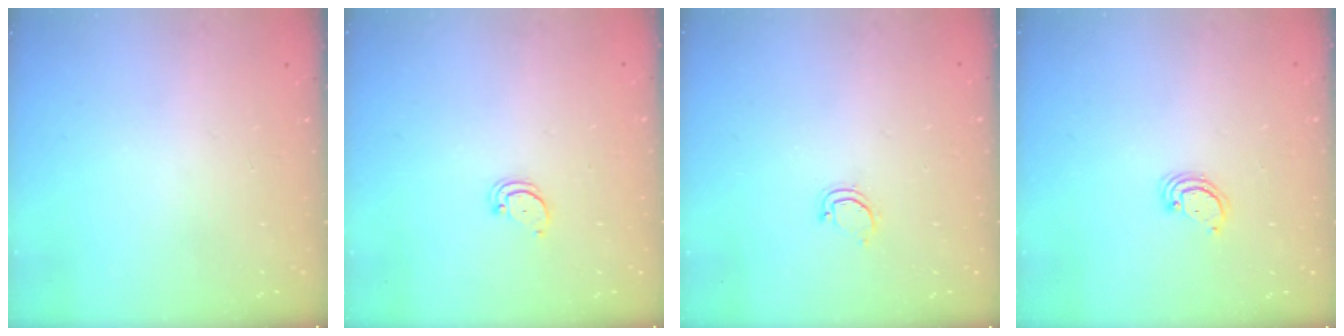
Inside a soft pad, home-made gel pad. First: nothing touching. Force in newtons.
{"total": 2.5, "press": 2.5, "slide": 0.3}
{"total": 3.1, "press": 3.1, "slide": 0.2}
{"total": 2.4, "press": 2.4, "slide": 0.2}